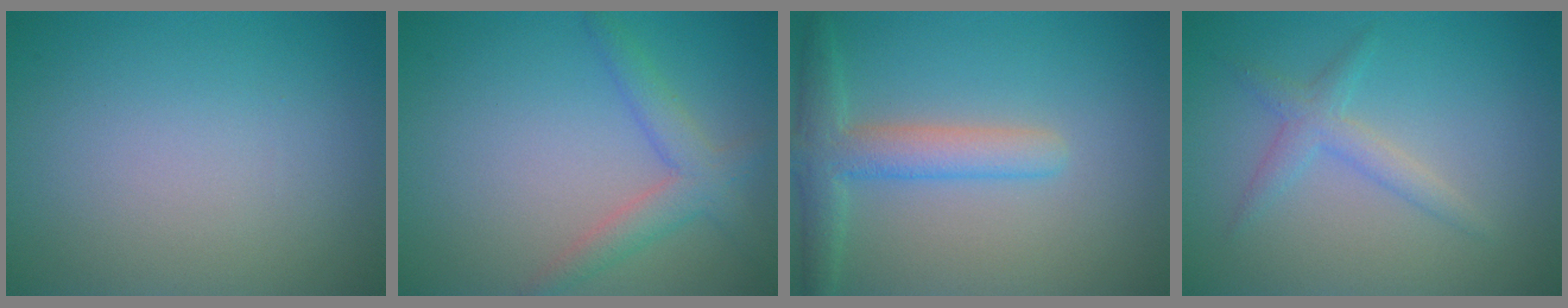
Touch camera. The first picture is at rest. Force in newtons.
{"total": 3.0, "press": 3.0, "slide": 0.1}
{"total": 3.9, "press": 3.9, "slide": 0.4}
{"total": 2.0, "press": 2.0, "slide": 0.1}